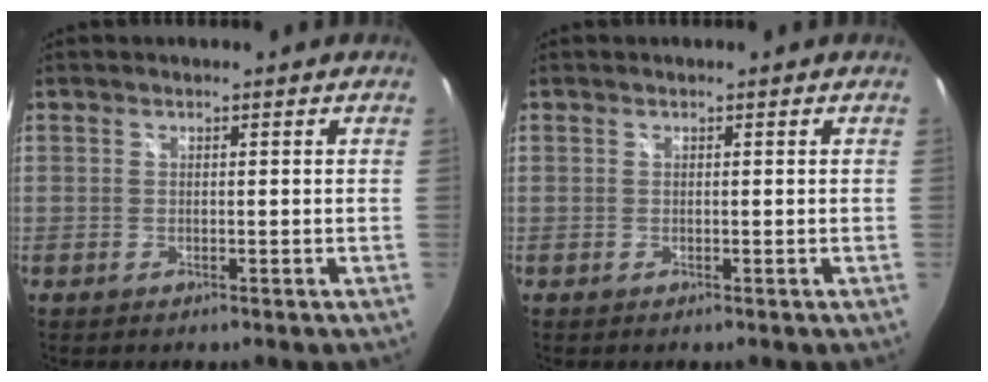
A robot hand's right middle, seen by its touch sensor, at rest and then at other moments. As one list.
[{"total": 0.0}]